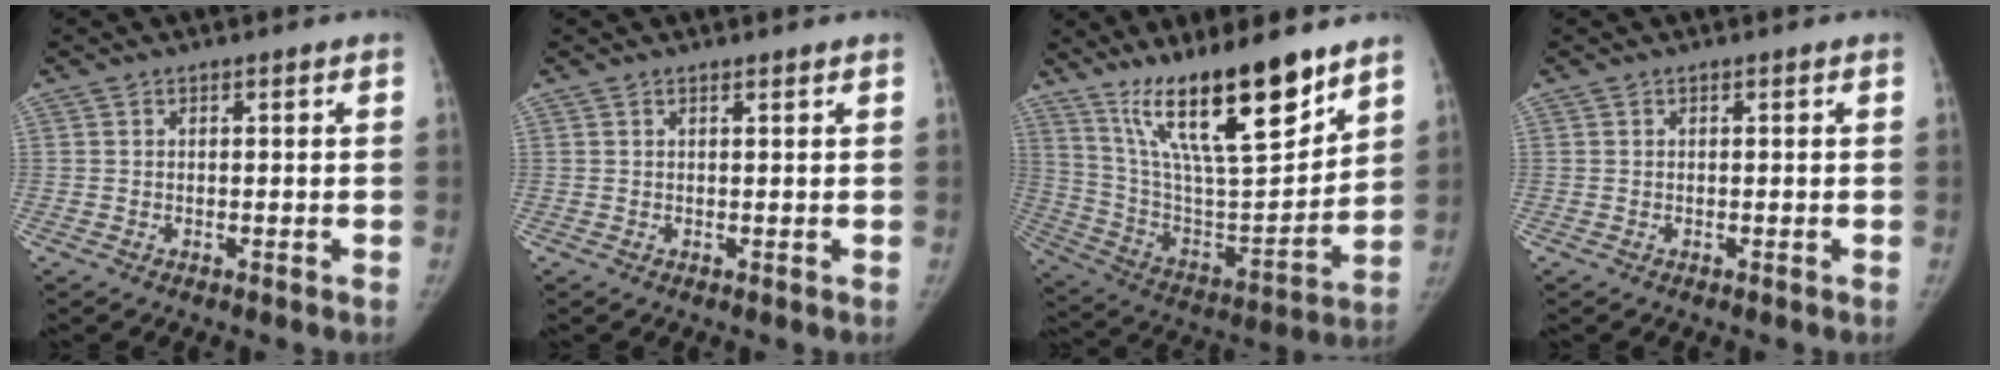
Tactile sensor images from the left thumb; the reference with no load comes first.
{"total": 0.5, "force": [0.5, 0.0, 0.2], "torque": [-0.008, -0.003, 0.010]}
{"total": 23.4, "force": [16.0, 5.4, 16.3], "torque": [-0.246, -0.079, 0.288]}
{"total": 0.0}